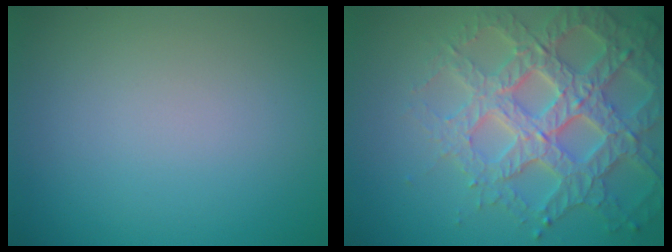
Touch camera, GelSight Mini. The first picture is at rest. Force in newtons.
{"total": 6.9, "press": 6.7, "slide": 1.8}